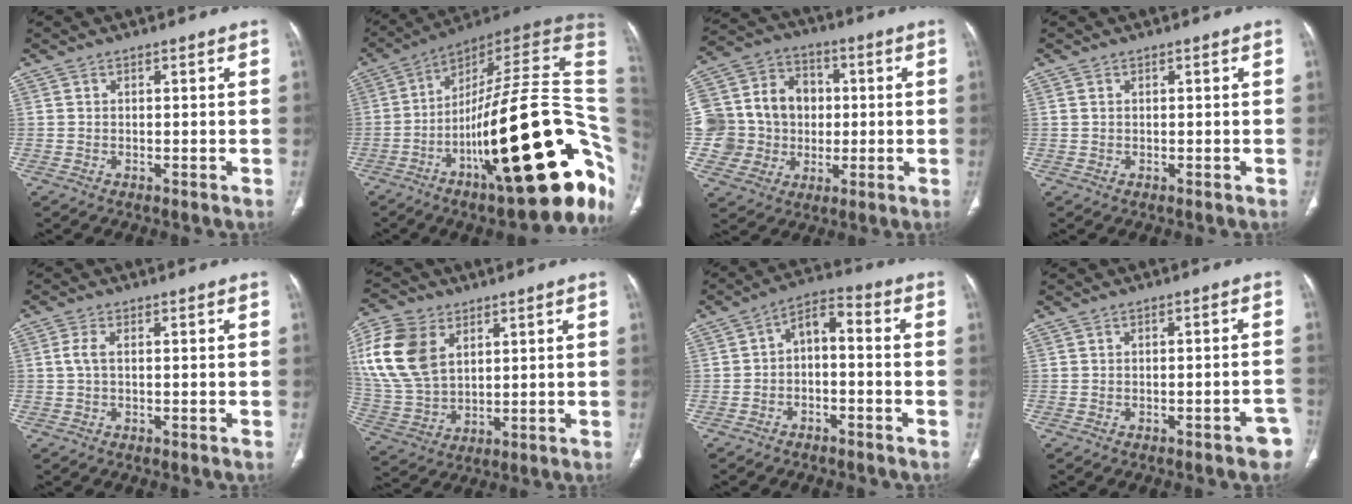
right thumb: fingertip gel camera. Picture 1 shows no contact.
{"total": 35.5, "force": [-8.5, 9.5, 33.1], "torque": [-0.404, 0.055, -0.126]}
{"total": 17.0, "force": [0.4, 15.5, 7.0], "torque": [-0.103, 0.041, 0.018]}
{"total": 0.6, "force": [0.2, 0.4, 0.4], "torque": [-0.013, 0.004, 0.006]}
{"total": 2.4, "force": [0.2, 1.1, 2.2], "torque": [-0.057, 0.004, 0.003]}
{"total": 16.7, "force": [5.7, 11.1, 11.1], "torque": [-0.232, -0.013, 0.119]}
{"total": 6.4, "force": [-1.7, 3.5, 5.0], "torque": [-0.078, 0.043, -0.038]}
{"total": 4.1, "force": [-2.8, 1.2, 2.8], "torque": [-0.023, 0.021, -0.030]}